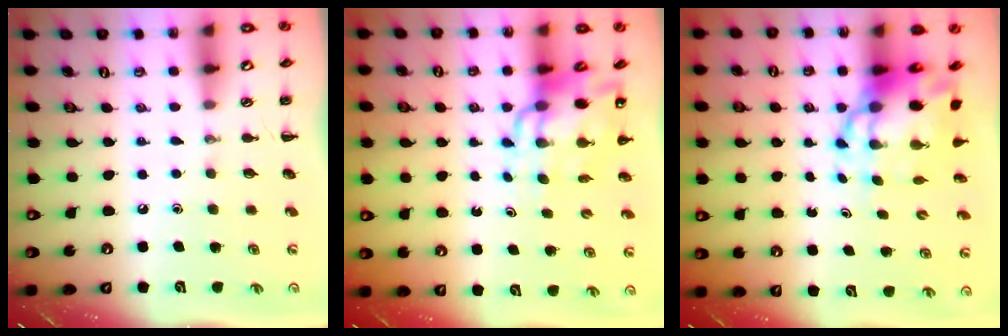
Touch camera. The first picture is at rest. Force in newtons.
{"total": 12.8, "press": 12.2, "slide": 3.9}
{"total": 10.1, "press": 9.7, "slide": 2.8}